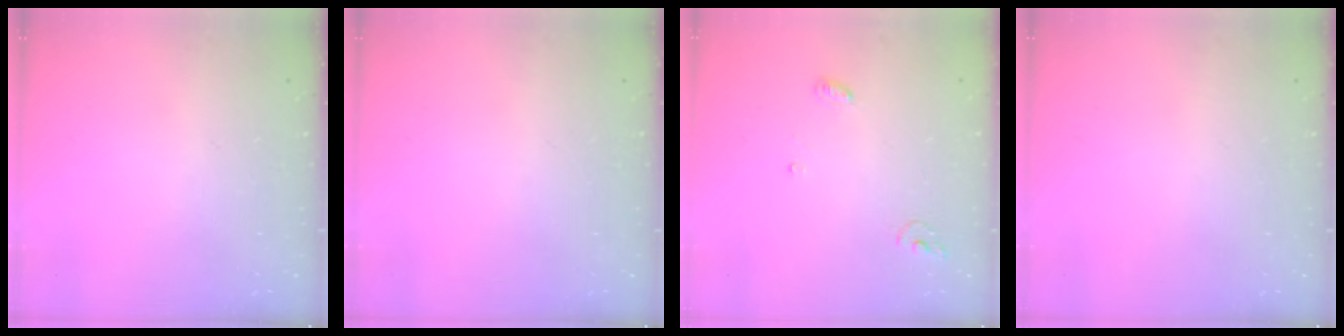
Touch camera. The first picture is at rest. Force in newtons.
{"total": 0.0}
{"total": 3.8, "press": 3.8, "slide": 0.2}
{"total": 0.0}